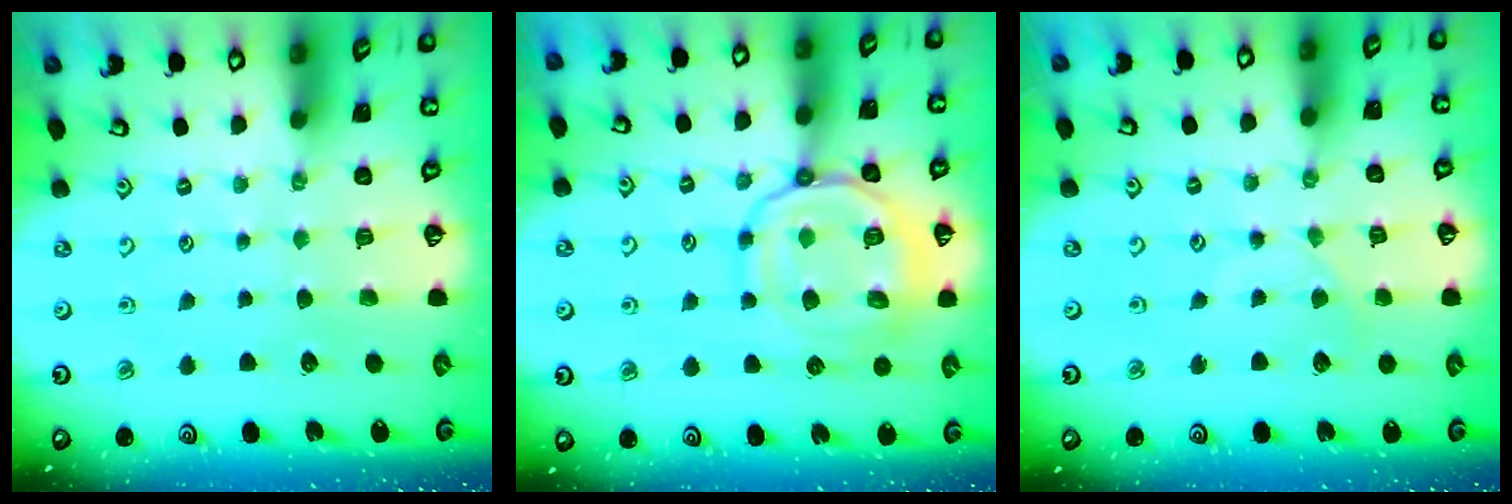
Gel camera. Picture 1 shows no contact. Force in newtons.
{"total": 15.4, "press": 15.3, "slide": 1.5}
{"total": 1.5, "press": 1.5, "slide": 0.4}